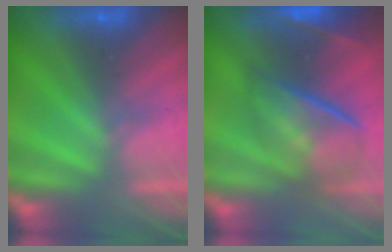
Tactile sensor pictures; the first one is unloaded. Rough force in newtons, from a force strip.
{"total": 7.4}